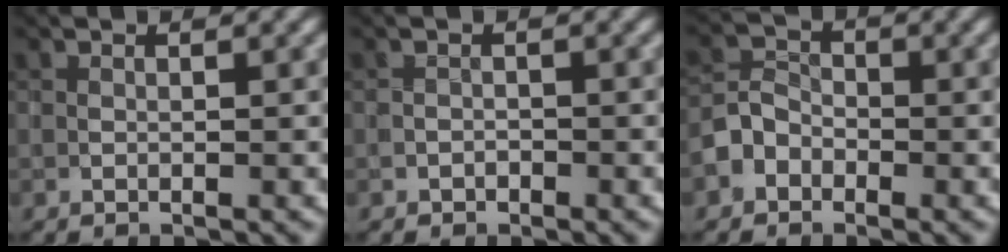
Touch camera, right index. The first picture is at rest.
{"total": 0.8, "force": [-0.5, 0.6, 0.1], "torque": [-0.001, 0.000, -0.009]}
{"total": 2.6, "force": [-1.5, 2.0, 0.7], "torque": [-0.006, 0.009, -0.036]}